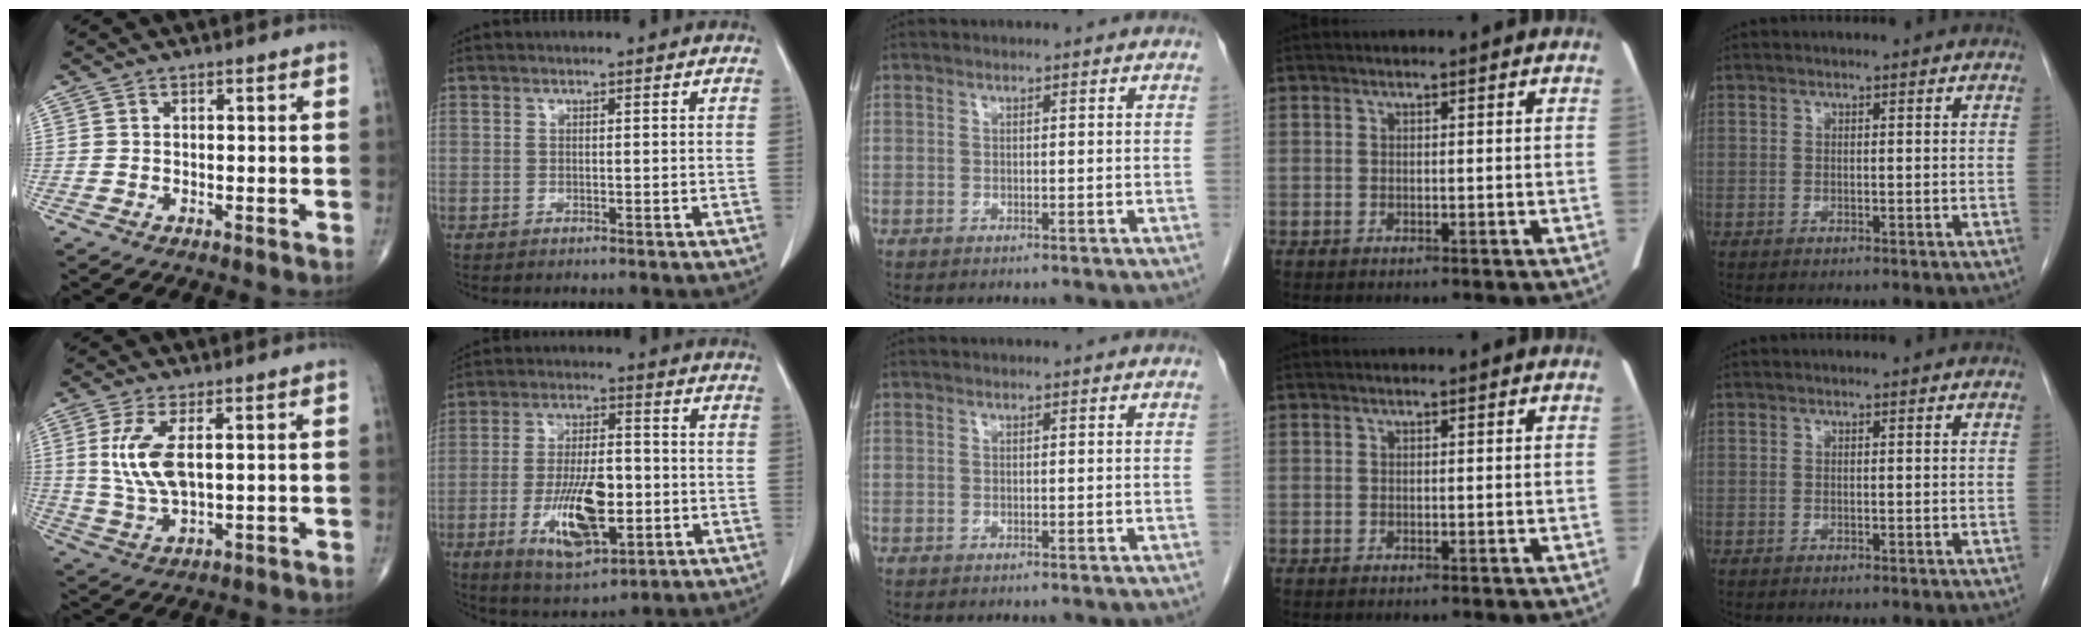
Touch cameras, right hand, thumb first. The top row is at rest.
{"thumb": {"total": 8.6, "force": [1.9, 3.4, 7.6], "torque": [-0.168, -0.010, 0.047]}, "index": {"total": 12.8, "force": [-3.4, 4.7, 11.5], "torque": [-0.212, -0.004, -0.049]}}